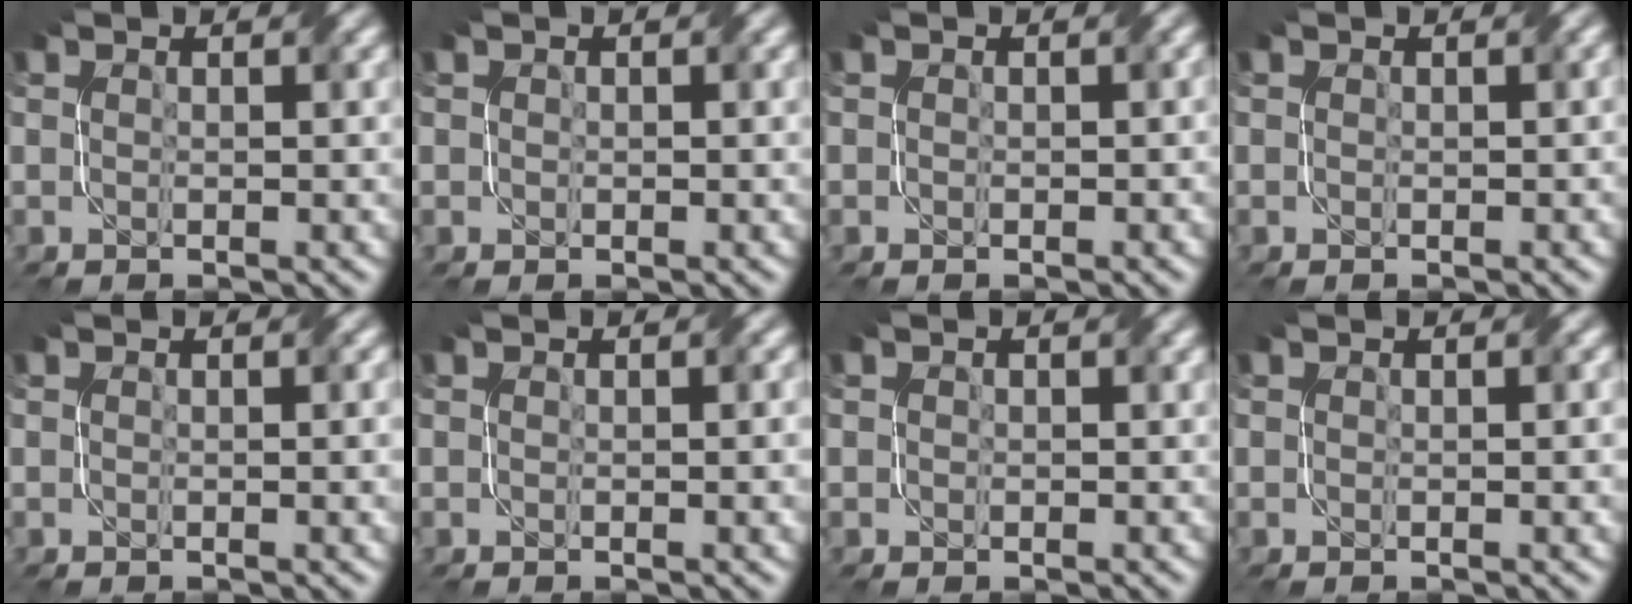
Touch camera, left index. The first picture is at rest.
{"total": 0.6, "force": [0.3, 0.5, 0.1], "torque": [0.000, 0.000, 0.003]}
{"total": 0.0}
{"total": 0.0}
{"total": 1.5, "force": [0.1, 0.3, 1.5], "torque": [-0.015, 0.004, -0.001]}
{"total": 1.6, "force": [0.1, 0.3, 1.6], "torque": [-0.015, 0.004, -0.001]}
{"total": 0.9, "force": [0.5, 0.7, 0.2], "torque": [-0.001, 0.000, 0.001]}
{"total": 1.2, "force": [0.1, 0.1, 1.2], "torque": [-0.013, 0.003, 0.000]}